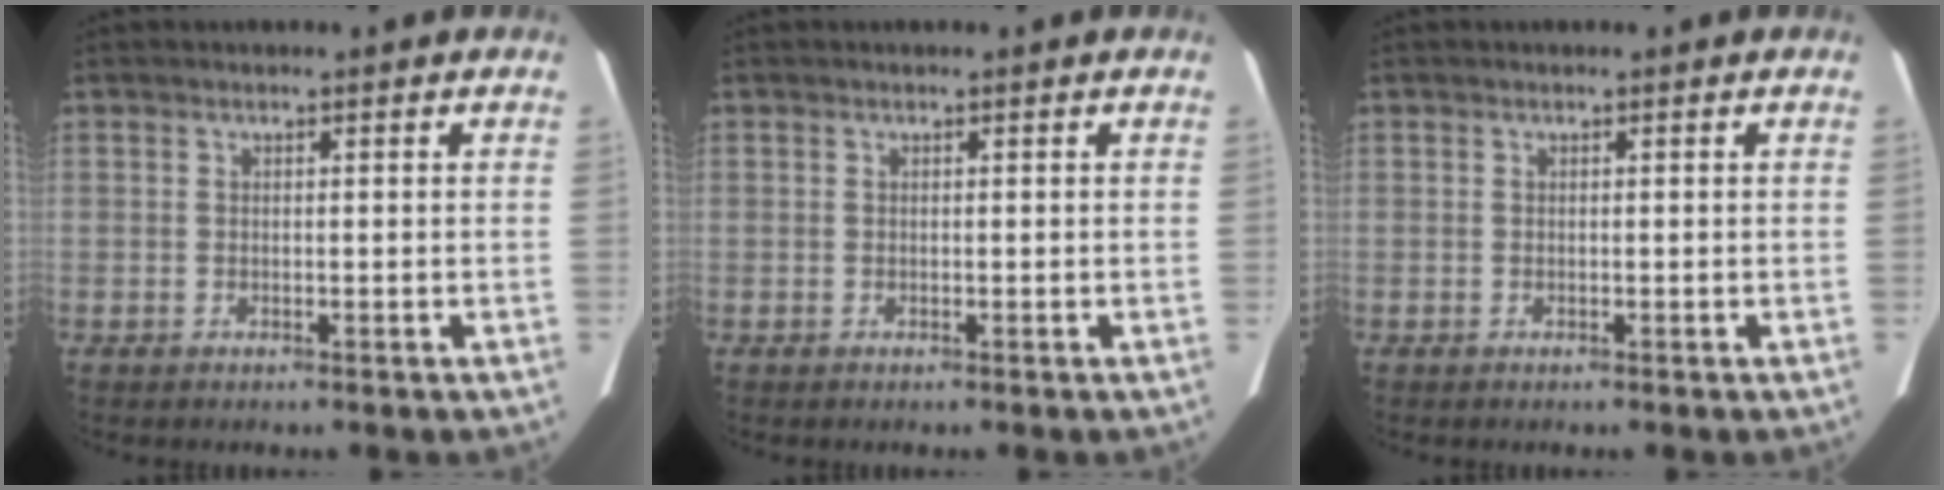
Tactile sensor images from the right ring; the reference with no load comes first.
{"total": 0.0}
{"total": 0.0}